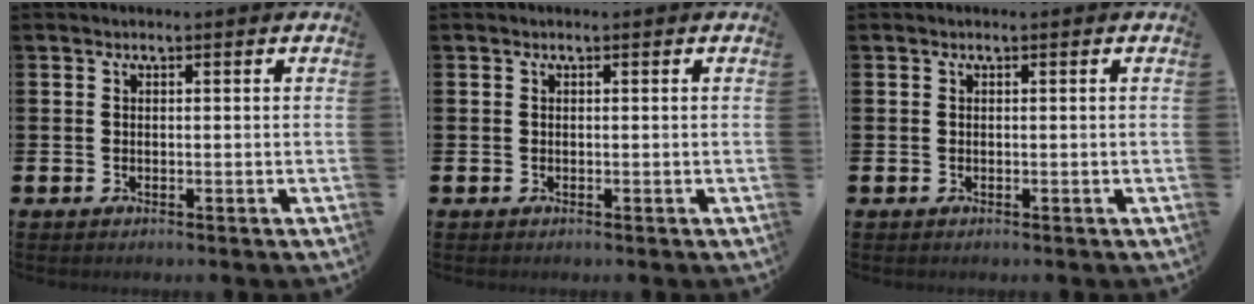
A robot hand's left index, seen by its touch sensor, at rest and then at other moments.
{"total": 0.0}
{"total": 0.0}